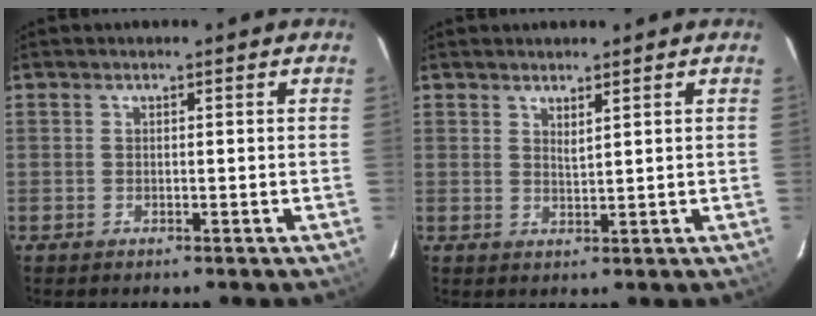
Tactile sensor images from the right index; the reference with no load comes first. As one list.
[{"total": 1.7, "force": [1.3, 0.1, 1.1], "torque": [-0.020, -0.003, 0.022]}]